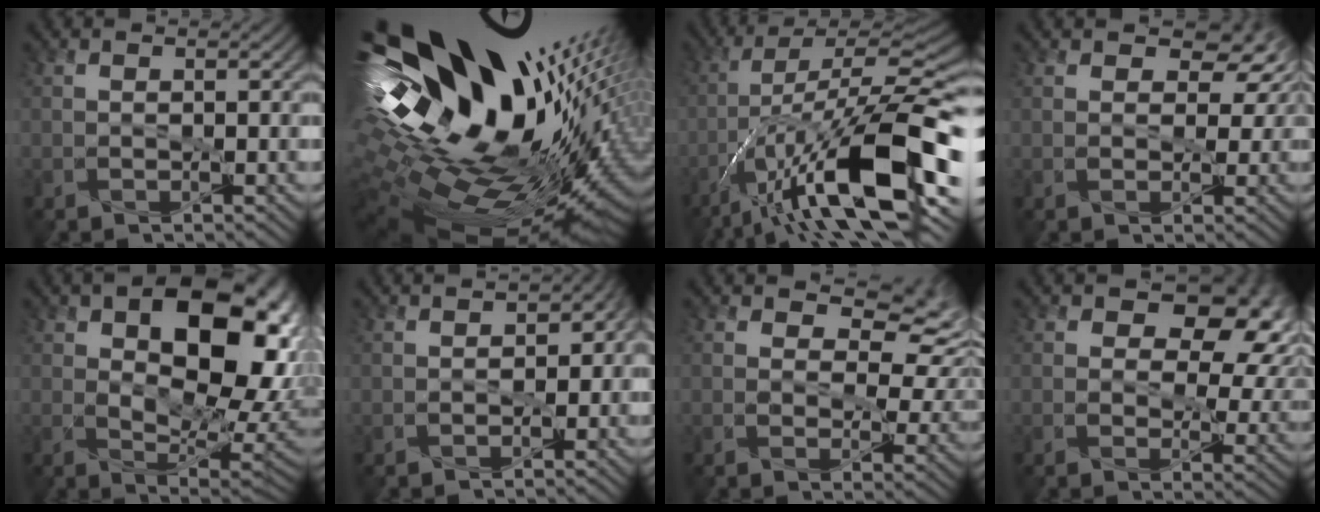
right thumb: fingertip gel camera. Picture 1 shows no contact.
{"total": 21.0, "force": [4.5, 11.2, 17.1], "torque": [-0.359, -0.012, 0.115]}
{"total": 17.7, "force": [-7.2, 5.2, 15.3], "torque": [-0.270, 0.003, -0.128]}
{"total": 5.2, "force": [1.8, 3.5, 3.4], "torque": [-0.049, 0.001, 0.024]}
{"total": 19.2, "force": [6.0, 10.9, 14.6], "torque": [-0.200, 0.010, 0.096]}
{"total": 2.6, "force": [-0.5, 2.2, 1.5], "torque": [-0.017, -0.005, -0.007]}
{"total": 7.9, "force": [2.7, 4.7, 5.7], "torque": [-0.090, -0.001, 0.040]}
{"total": 13.3, "force": [4.5, 8.6, 9.1], "torque": [-0.116, 0.010, 0.065]}